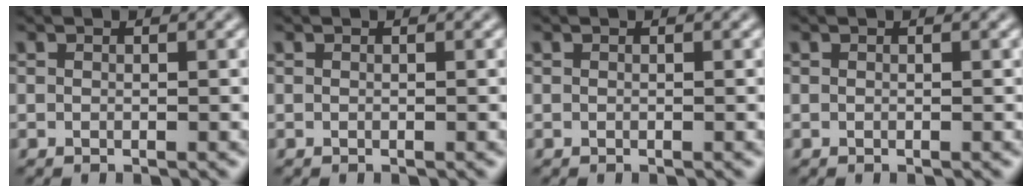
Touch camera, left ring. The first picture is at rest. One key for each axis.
{"total": 0.0}
{"total": 0.0}
{"total": 0.0}